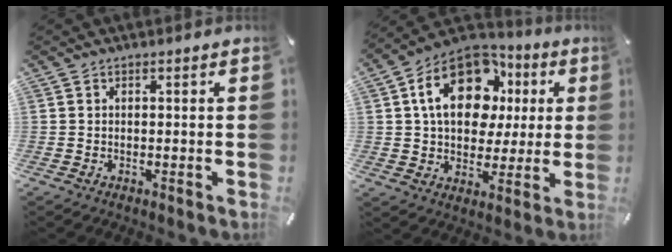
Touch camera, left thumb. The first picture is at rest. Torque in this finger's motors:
{"motor_torque": [0.60, 1.71, 1.84, -0.93, 0.53]}